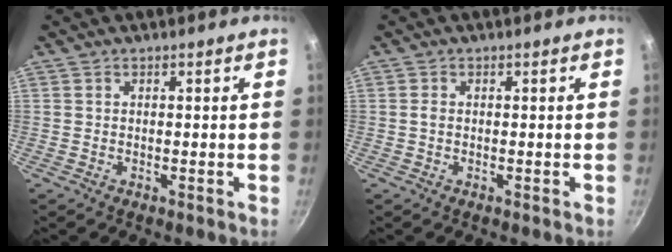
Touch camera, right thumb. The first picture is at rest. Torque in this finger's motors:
{"motor_torque": [-0.27, 0.49, 0.39, -0.28, -0.01]}